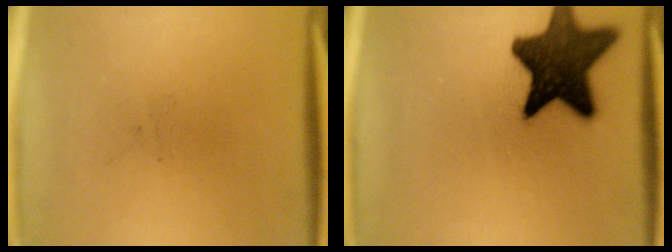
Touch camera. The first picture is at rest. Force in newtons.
{"total": 15.2}